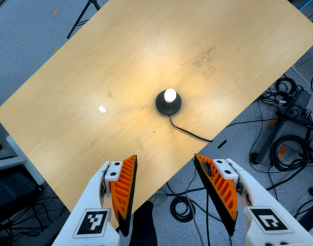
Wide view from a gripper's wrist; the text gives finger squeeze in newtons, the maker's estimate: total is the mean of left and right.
{"total": 0.0}